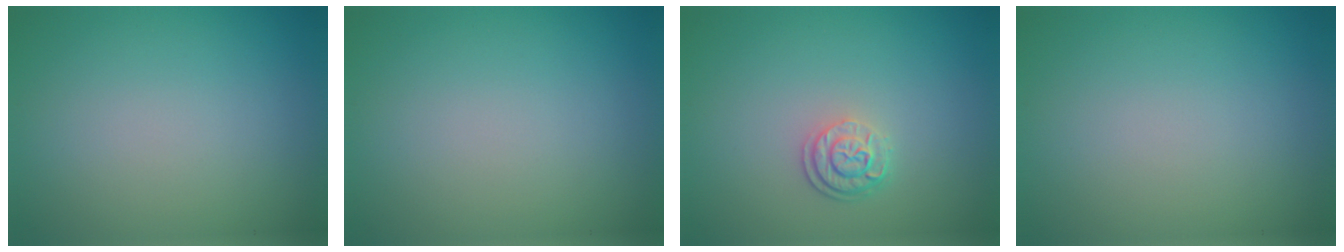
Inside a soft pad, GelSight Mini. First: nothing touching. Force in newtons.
{"total": 0.0}
{"total": 2.5, "press": 1.9, "slide": 1.6}
{"total": 0.0}